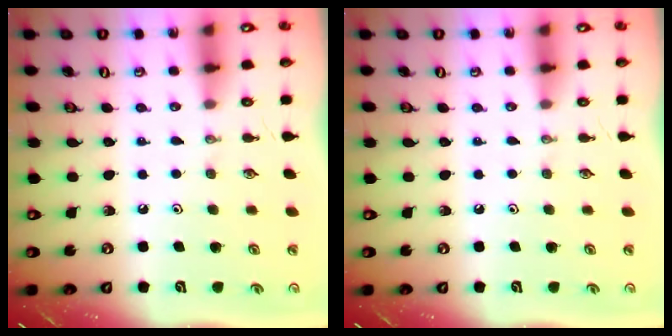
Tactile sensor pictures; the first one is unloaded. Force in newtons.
{"total": 0.0}